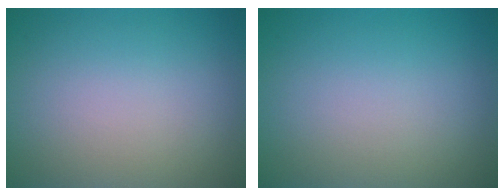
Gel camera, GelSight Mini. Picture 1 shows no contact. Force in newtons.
{"total": 0.0}